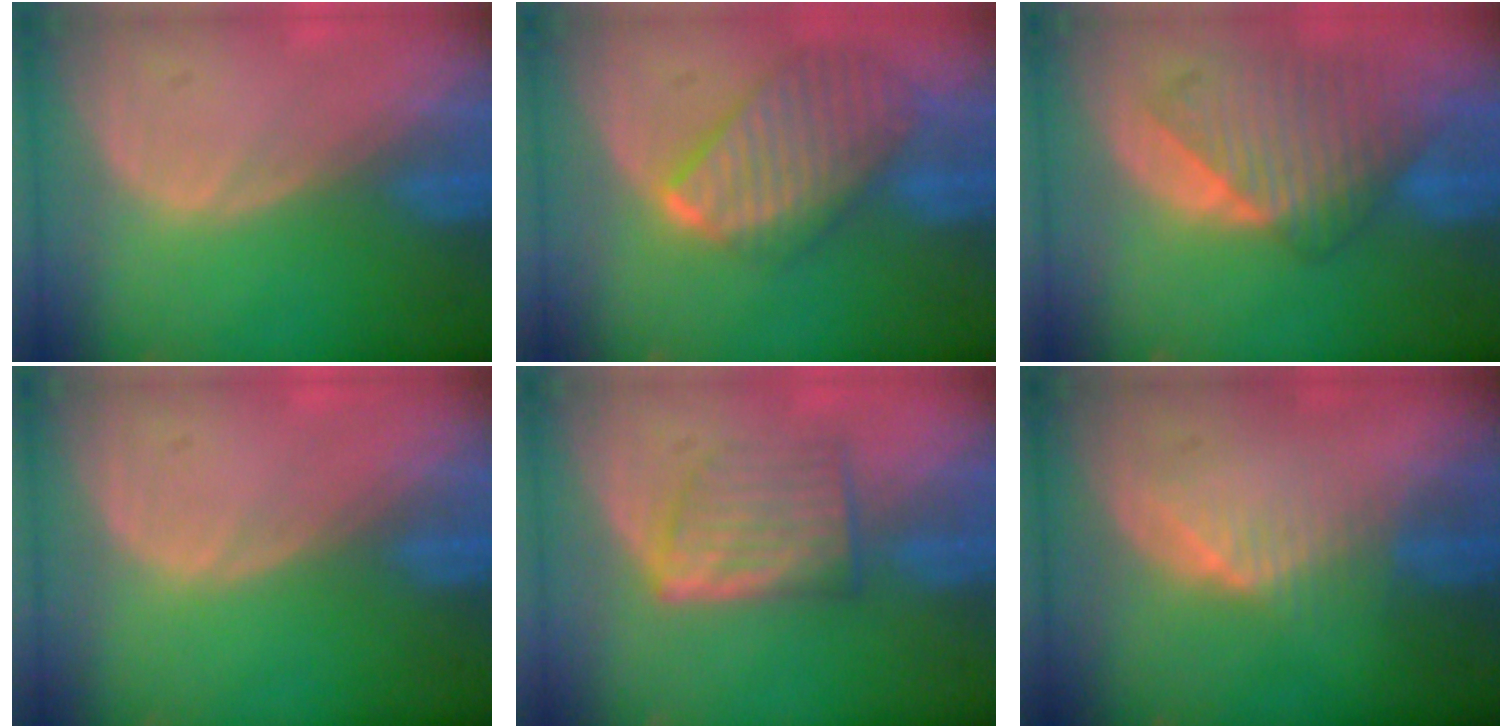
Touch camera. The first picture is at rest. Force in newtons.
{"total": 9.7, "press": 8.3, "slide": 5.0}
{"total": 9.2, "press": 8.2, "slide": 4.0}
{"total": 0.0}
{"total": 6.1, "press": 5.8, "slide": 1.7}
{"total": 4.3, "press": 4.3, "slide": 0.4}